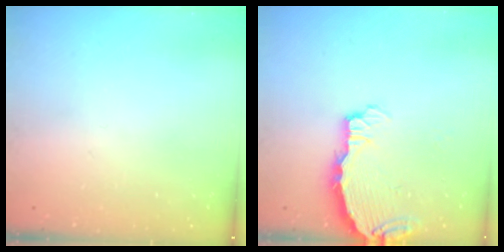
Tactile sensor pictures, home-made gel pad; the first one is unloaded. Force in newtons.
{"total": 3.7, "press": 3.7, "slide": 0.4}